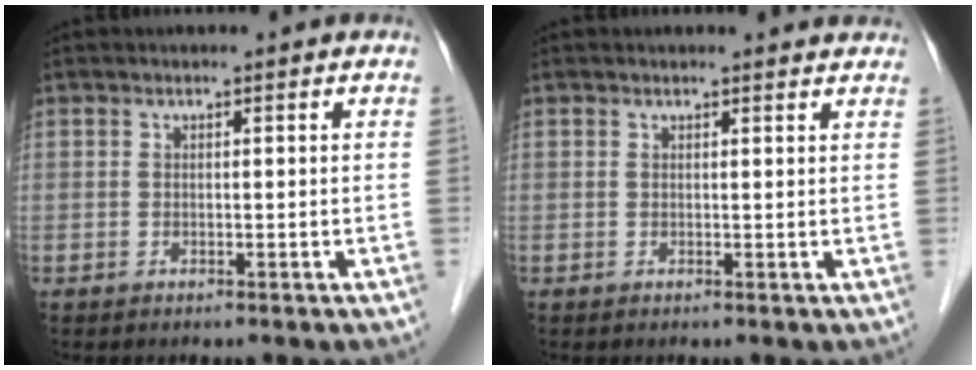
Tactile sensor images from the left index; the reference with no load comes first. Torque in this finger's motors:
{"motor_torque": [0.30, -0.41, 0.02, -0.02]}